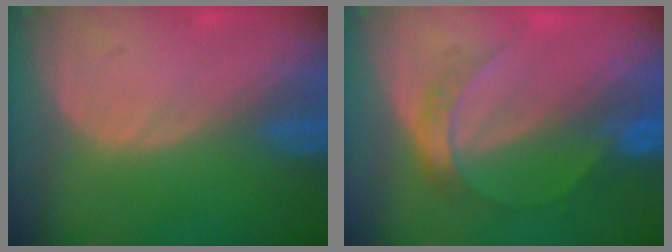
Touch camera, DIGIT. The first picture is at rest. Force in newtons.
{"total": 4.8, "press": 4.5, "slide": 1.6}